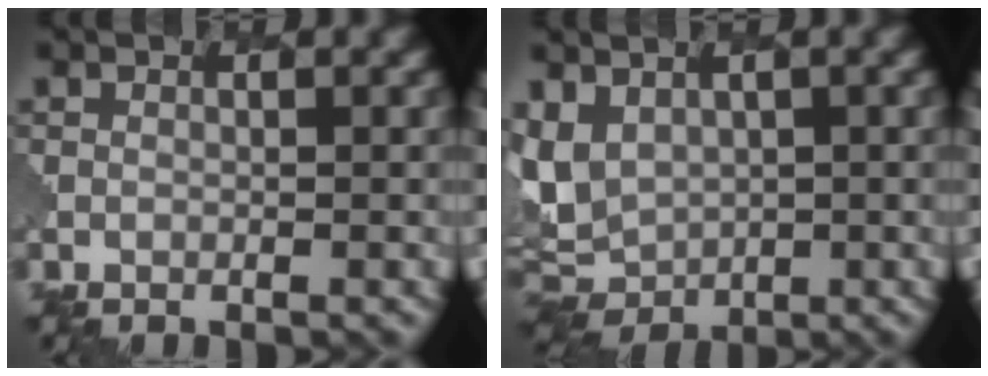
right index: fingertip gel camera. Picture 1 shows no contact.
{"total": 6.1, "force": [1.0, 4.8, 3.7], "torque": [-0.086, -0.004, 0.020]}